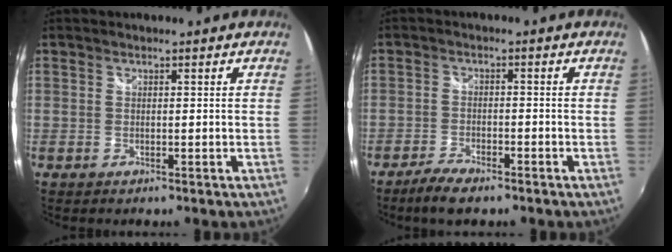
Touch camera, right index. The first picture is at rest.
{"total": 5.1, "force": [-4.0, 1.4, 2.8], "torque": [-0.080, -0.007, -0.078]}